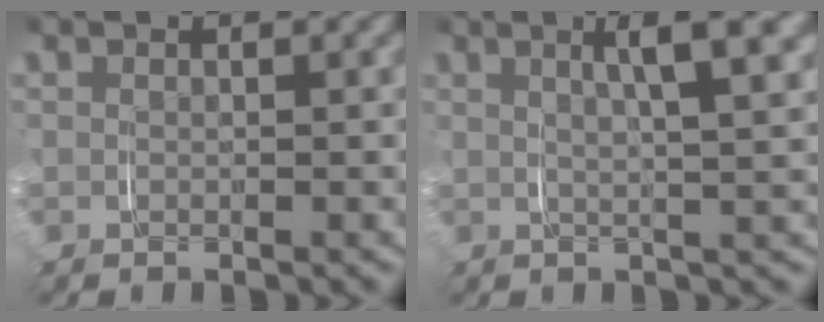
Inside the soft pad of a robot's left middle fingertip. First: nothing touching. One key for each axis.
{"total": 4.0, "fx": 2.6, "fy": -0.7, "fz": 2.9, "tx": -0.027, "ty": 0.018, "tz": 0.037}